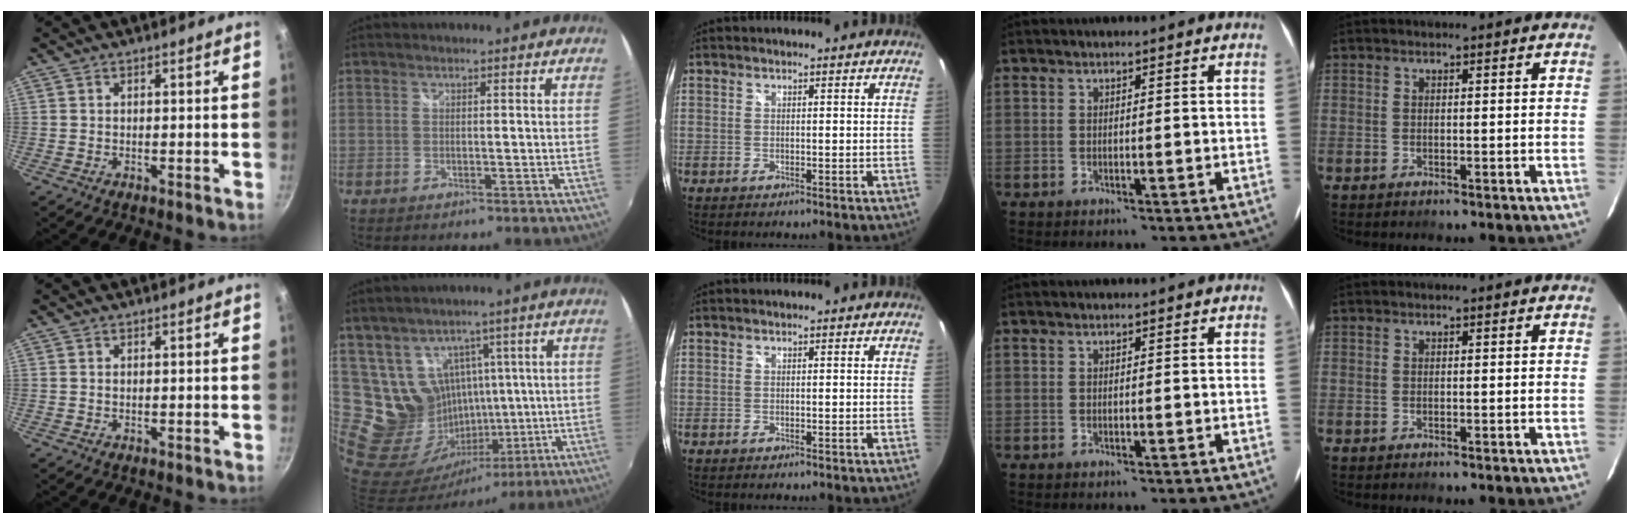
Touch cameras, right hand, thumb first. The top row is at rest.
{"index": {"total": 16.5, "force": [6.5, 14.3, 5.0], "torque": [-0.125, 0.019, 0.155]}}